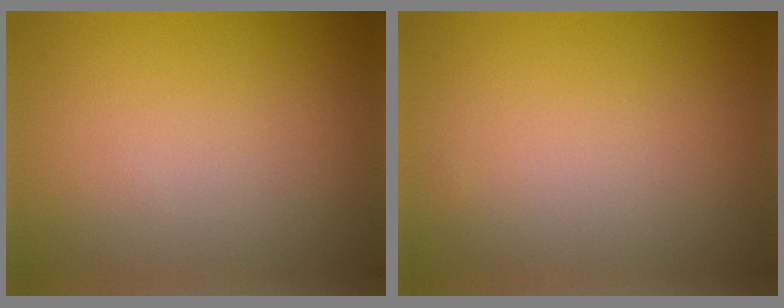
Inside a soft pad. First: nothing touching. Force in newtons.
{"total": 0.0}